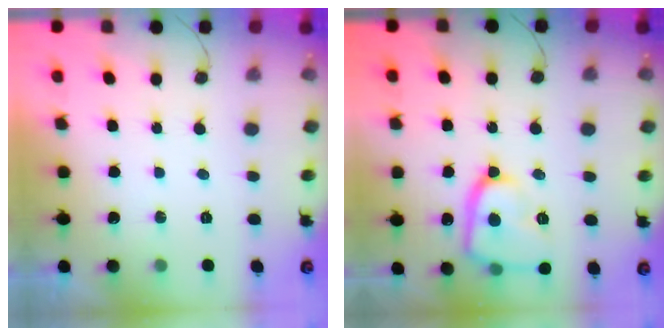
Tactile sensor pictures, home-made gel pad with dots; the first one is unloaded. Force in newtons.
{"total": 15.4, "press": 15.3, "slide": 1.4}